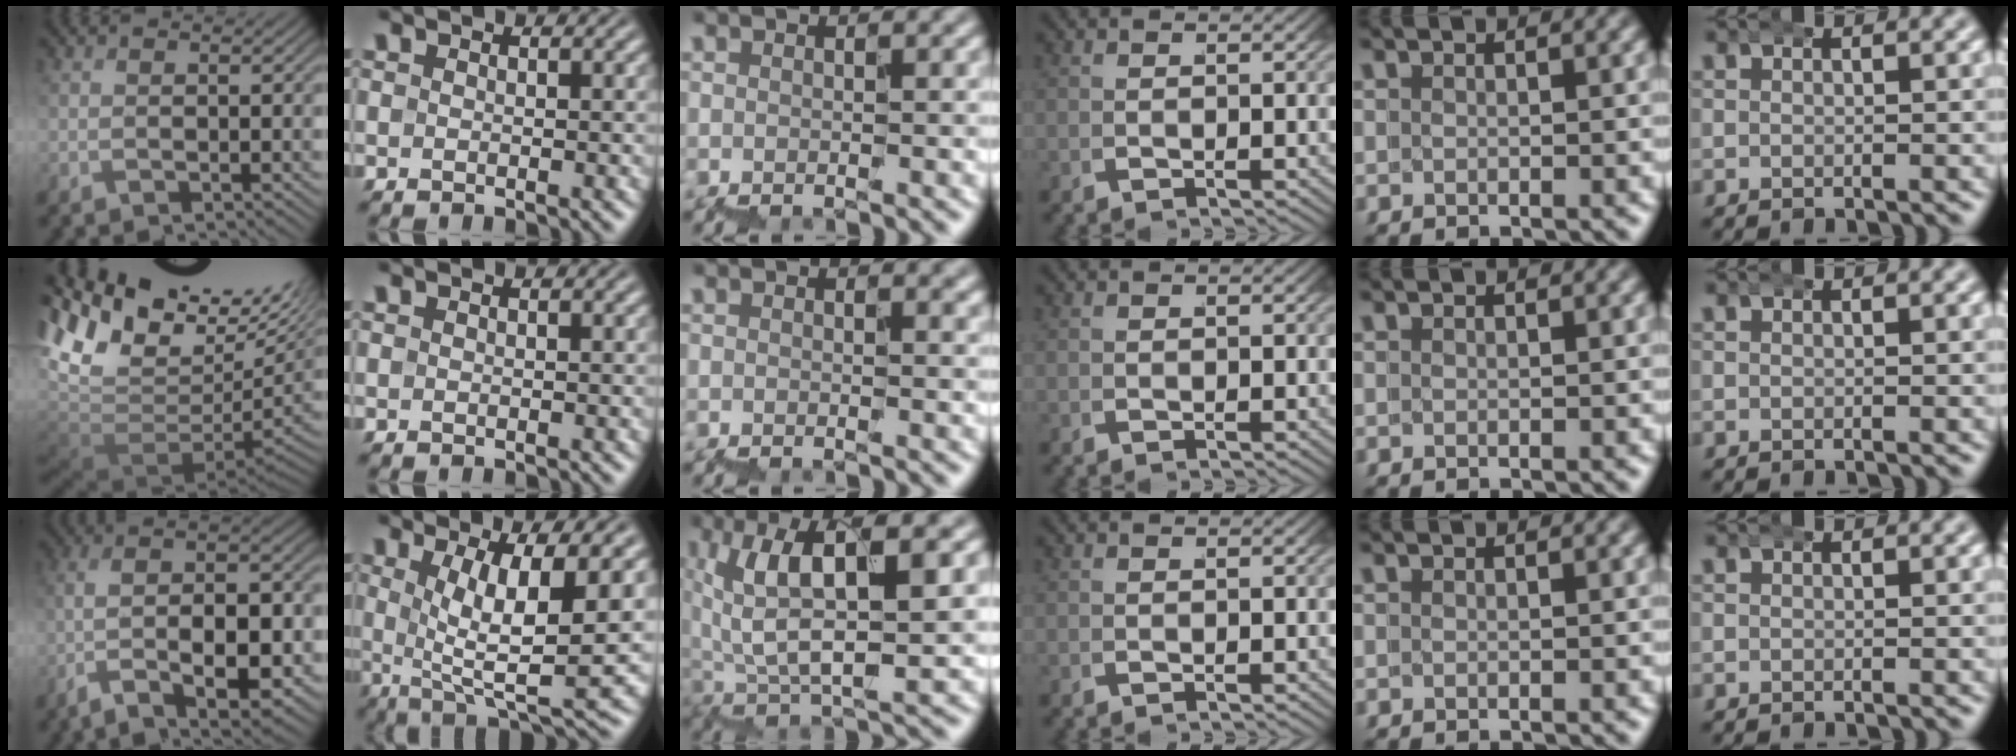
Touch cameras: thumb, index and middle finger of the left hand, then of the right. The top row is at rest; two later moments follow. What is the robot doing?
{"motion": "wrap", "object": "bubble wrap"}